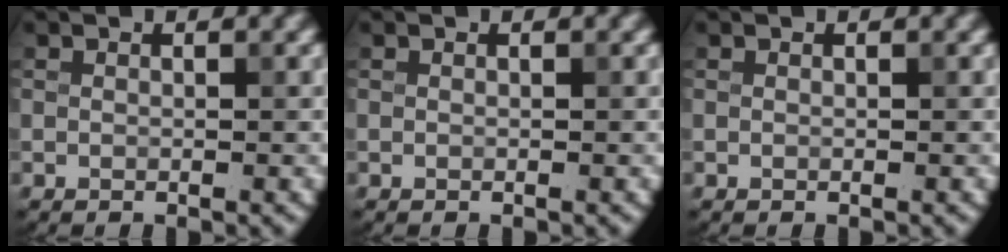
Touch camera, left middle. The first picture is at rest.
{"total": 0.0}
{"total": 0.0}